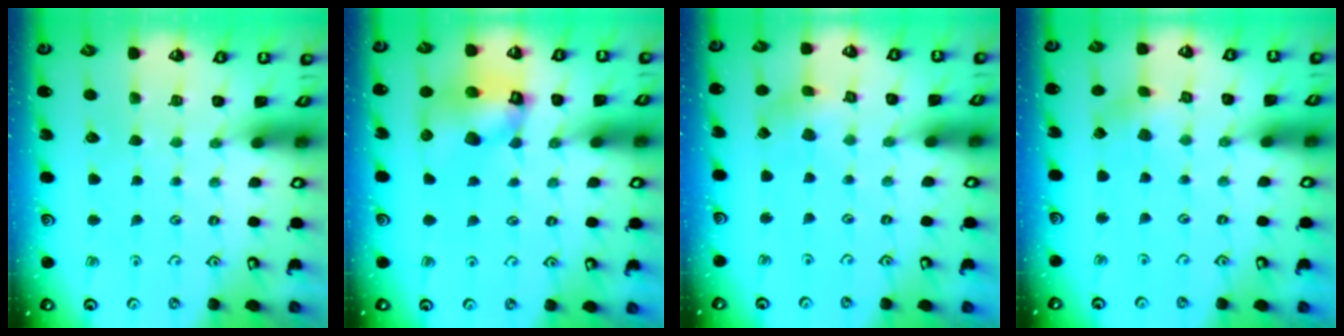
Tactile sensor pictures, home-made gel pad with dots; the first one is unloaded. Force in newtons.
{"total": 11.2, "press": 11.1, "slide": 1.5}
{"total": 2.7, "press": 2.7, "slide": 0.3}
{"total": 2.7, "press": 2.6, "slide": 0.3}